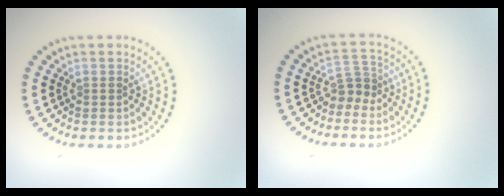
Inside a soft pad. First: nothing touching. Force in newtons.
{"total": 2.0, "press": 1.5, "slide": 1.3}